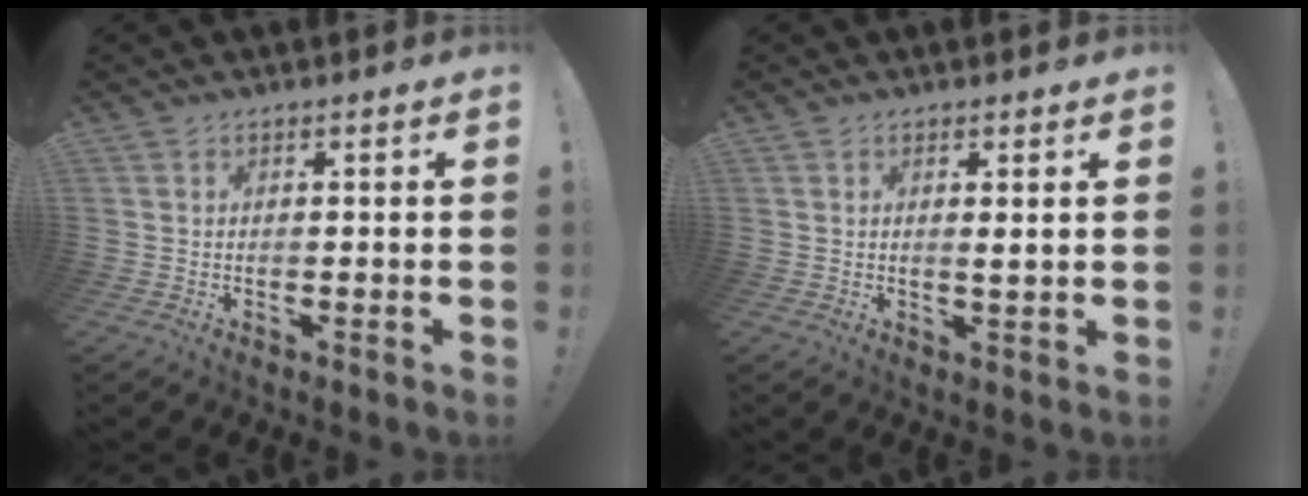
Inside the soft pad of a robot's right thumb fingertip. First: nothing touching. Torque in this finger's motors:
{"motor_torque": [-0.02, -0.18, -0.10, 0.42, 0.02]}